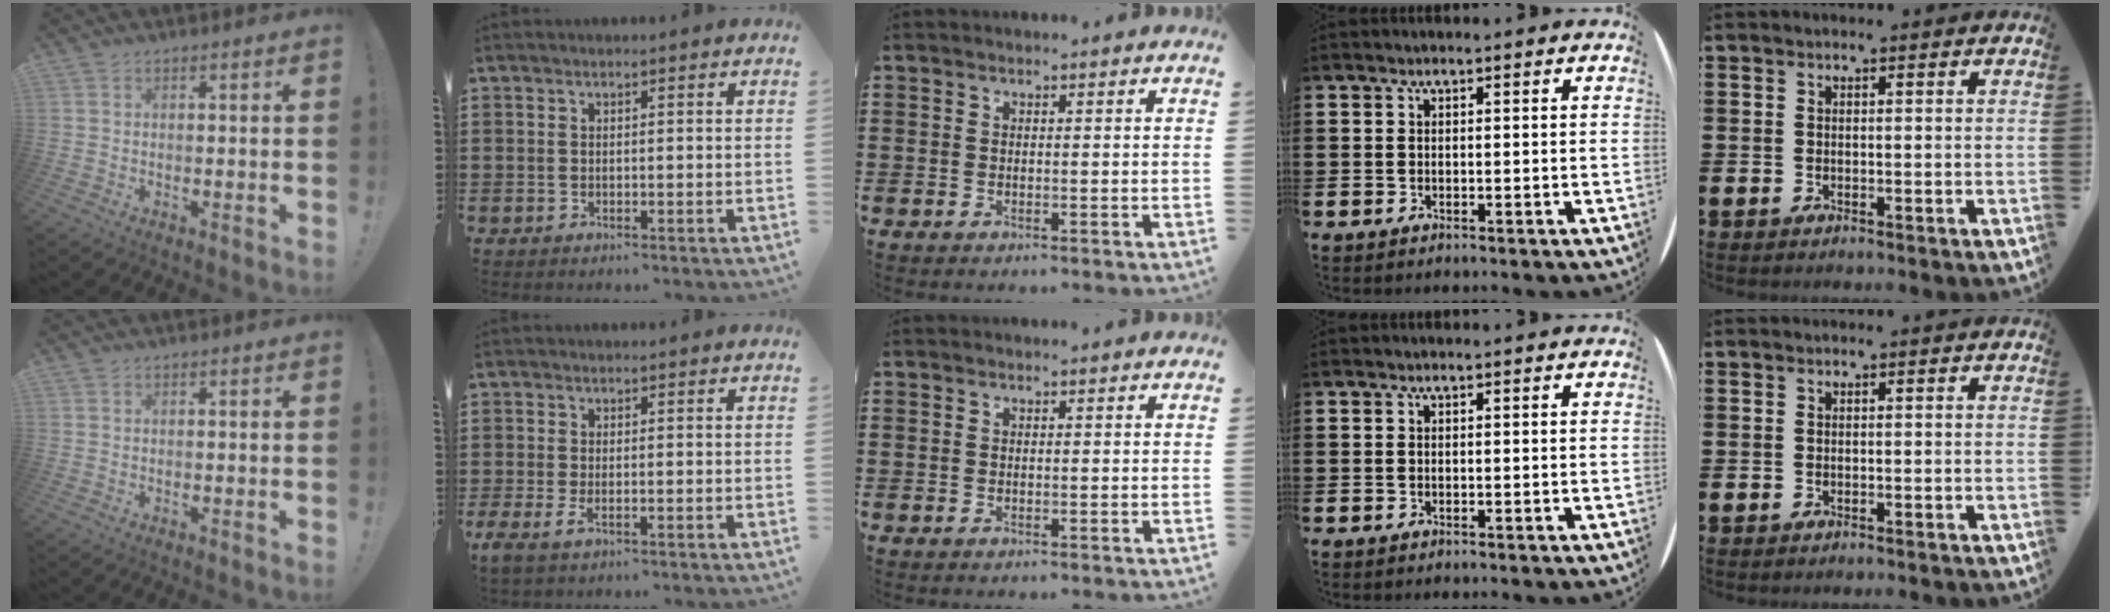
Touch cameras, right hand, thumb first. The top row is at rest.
{"index": {"total": 1.7, "force": [-0.6, 0.5, 1.5], "torque": [-0.042, -0.008, -0.015]}}